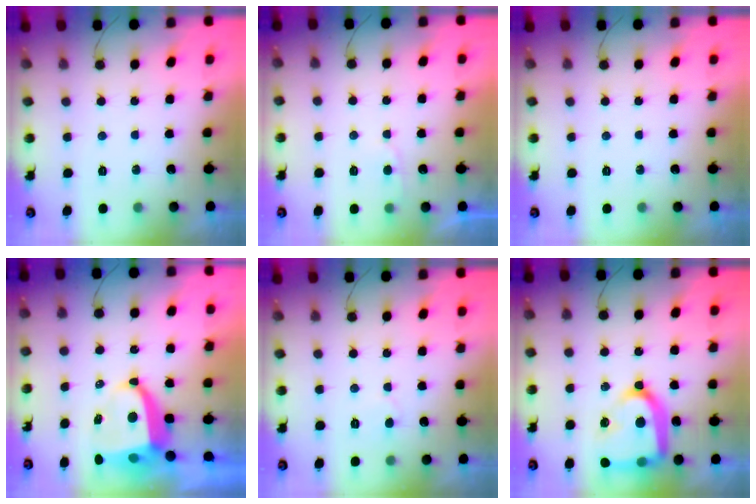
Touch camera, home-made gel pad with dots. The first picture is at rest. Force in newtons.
{"total": 4.4, "press": 4.4, "slide": 0.5}
{"total": 0.0}
{"total": 7.9, "press": 7.8, "slide": 1.2}
{"total": 3.8, "press": 3.8, "slide": 0.4}
{"total": 22.5, "press": 22.4, "slide": 2.0}